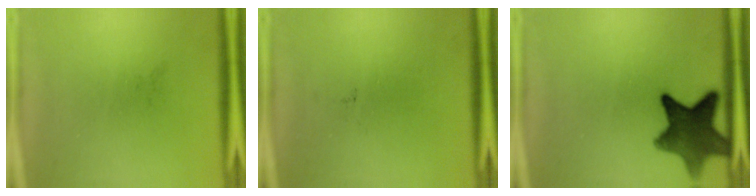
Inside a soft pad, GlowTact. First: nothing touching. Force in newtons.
{"total": 0.0}
{"total": 10.7}